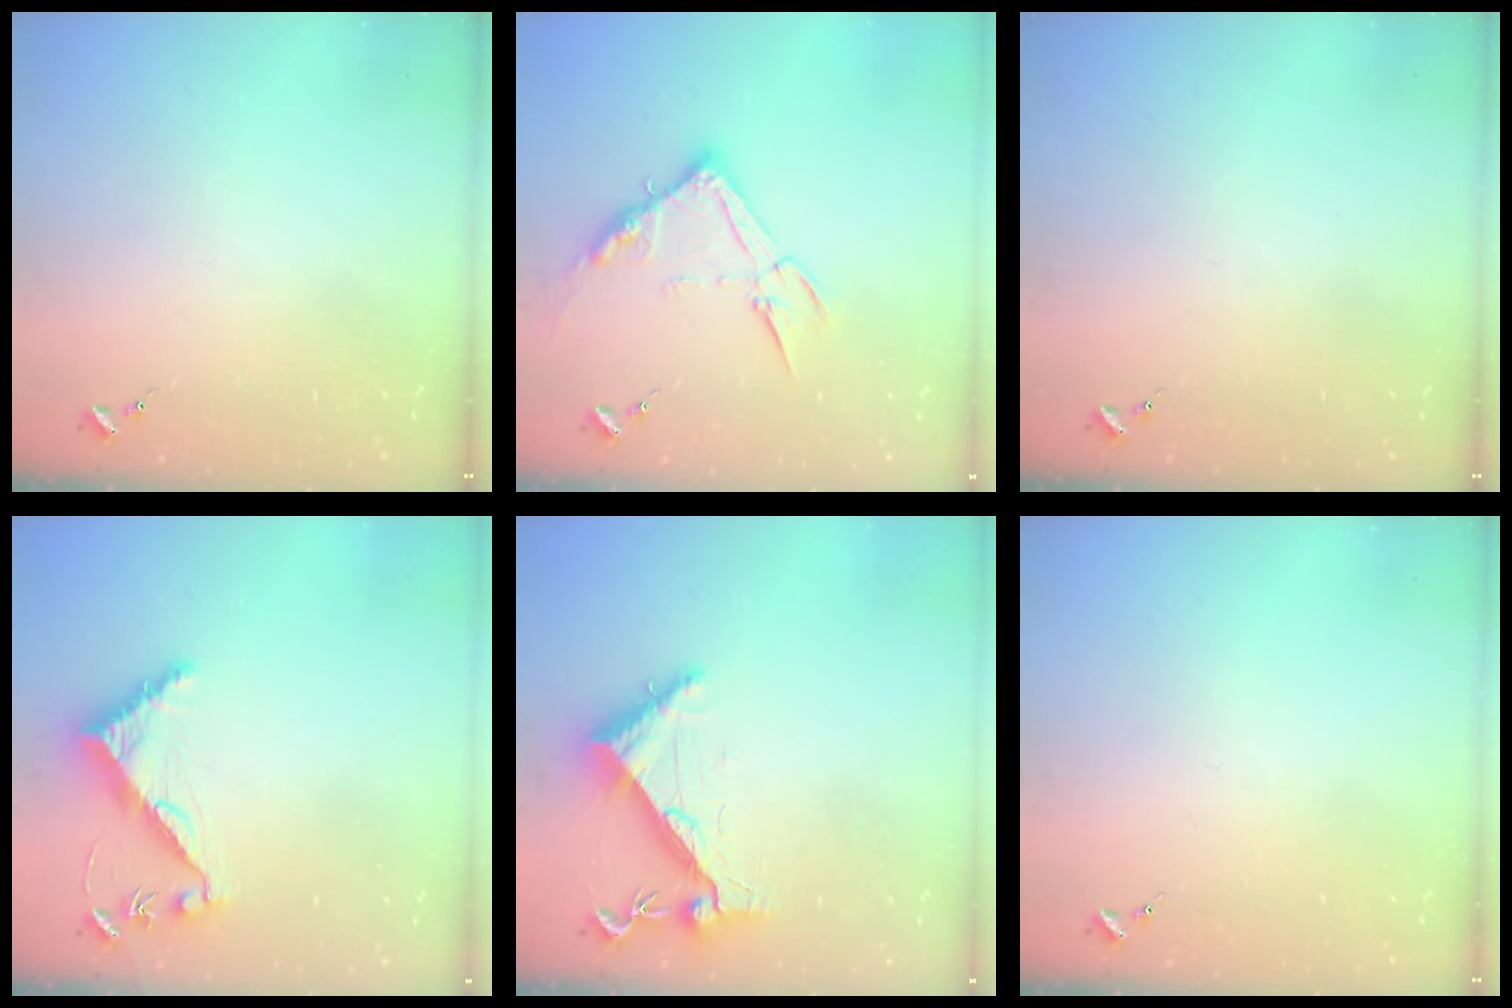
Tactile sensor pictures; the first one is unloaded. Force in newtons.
{"total": 13.3, "press": 13.3, "slide": 1.0}
{"total": 0.0}
{"total": 8.0, "press": 8.0, "slide": 0.5}
{"total": 6.4, "press": 6.4, "slide": 0.5}
{"total": 0.0}